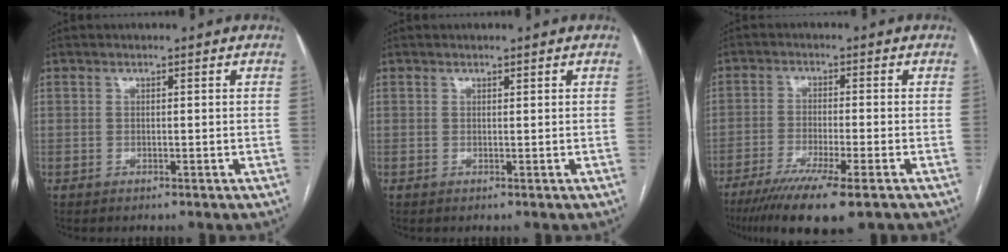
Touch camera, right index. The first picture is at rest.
{"total": 0.0}
{"total": 11.3, "force": [-7.7, 0.6, 8.3], "torque": [-0.132, -0.027, -0.120]}